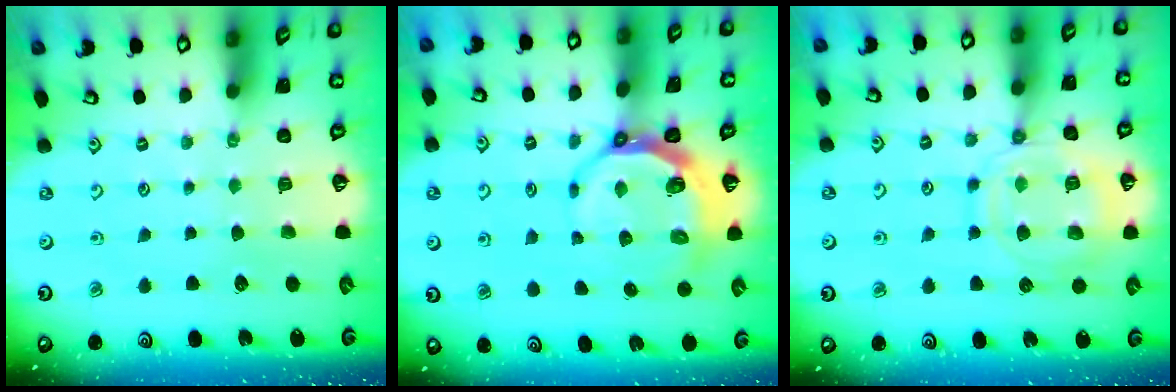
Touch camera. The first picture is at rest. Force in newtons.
{"total": 7.7, "press": 6.8, "slide": 3.6}
{"total": 13.6, "press": 13.6, "slide": 1.3}